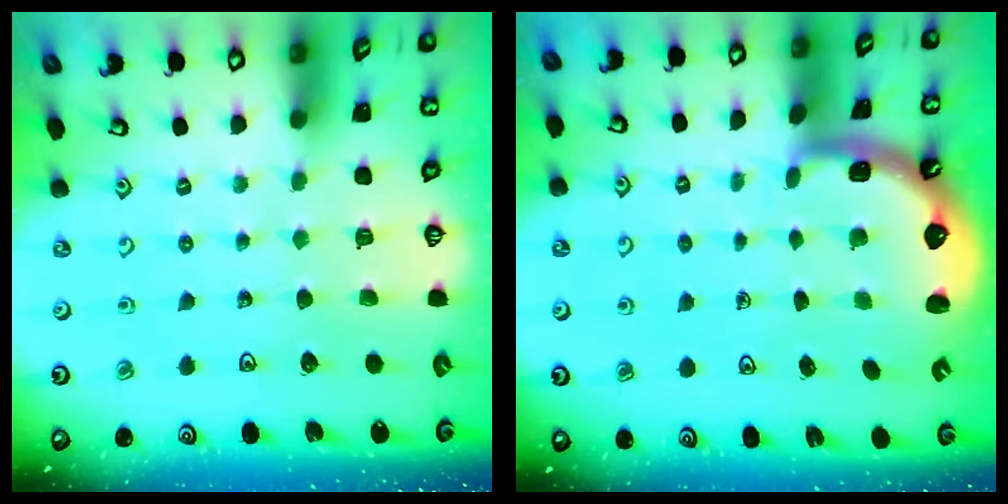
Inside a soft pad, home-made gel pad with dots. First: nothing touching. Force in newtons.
{"total": 1.7, "press": 1.5, "slide": 0.7}